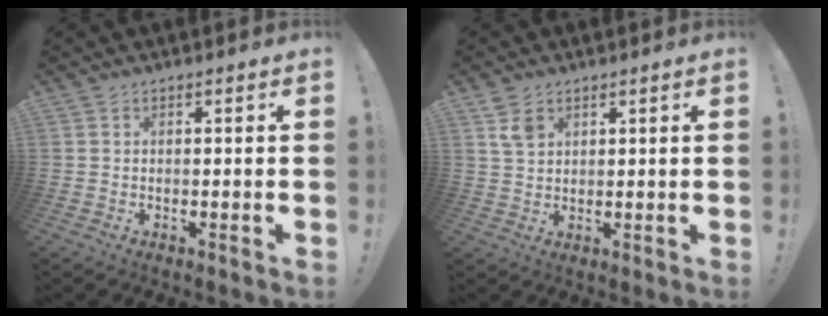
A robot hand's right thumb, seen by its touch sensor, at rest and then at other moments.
{"total": 4.3, "force": [2.6, 2.5, 2.3], "torque": [-0.039, -0.010, 0.050]}